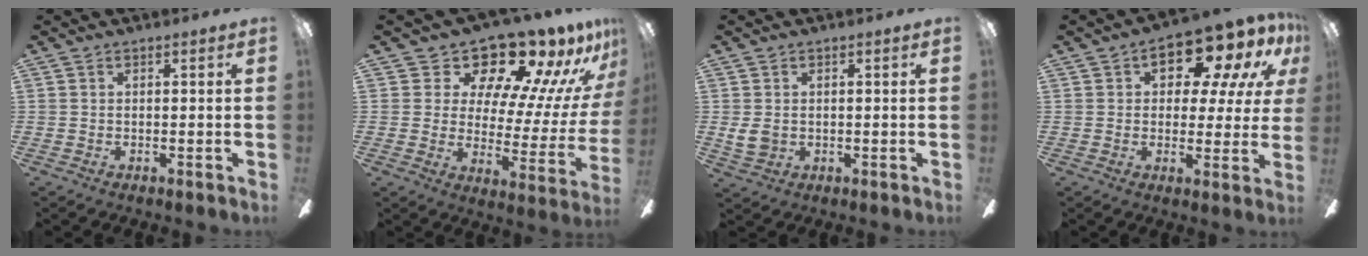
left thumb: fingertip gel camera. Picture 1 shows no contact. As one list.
[{"total": 16.2, "force": [13.8, 5.5, 6.3], "torque": [-0.106, -0.122, 0.230]}, {"total": 3.9, "force": [0.6, 3.2, 2.2], "torque": [-0.046, -0.004, 0.009]}, {"total": 13.2, "force": [8.4, 6.2, 8.1], "torque": [-0.113, -0.053, 0.141]}]